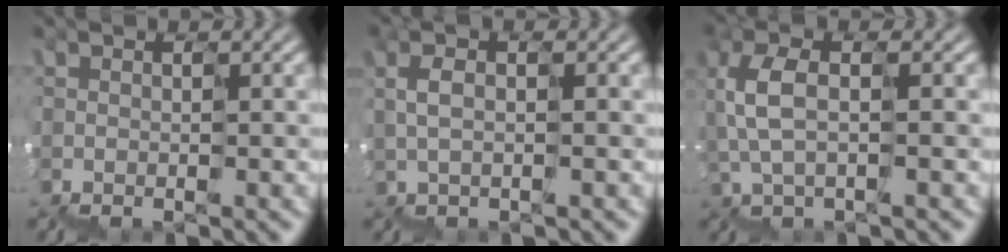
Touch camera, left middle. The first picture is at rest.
{"total": 1.5, "force": [1.0, 0.3, 1.1], "torque": [-0.035, 0.015, 0.019]}
{"total": 2.9, "force": [1.3, 1.0, 2.3], "torque": [-0.087, 0.017, 0.018]}